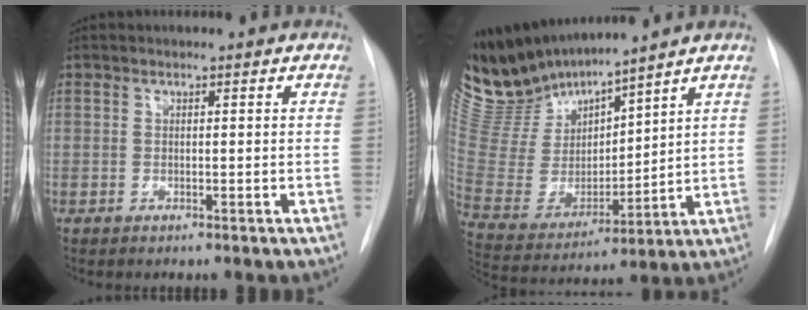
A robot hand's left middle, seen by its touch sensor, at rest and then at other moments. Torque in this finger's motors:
{"motor_torque": [0.81, -0.93, 0.14, -0.07]}